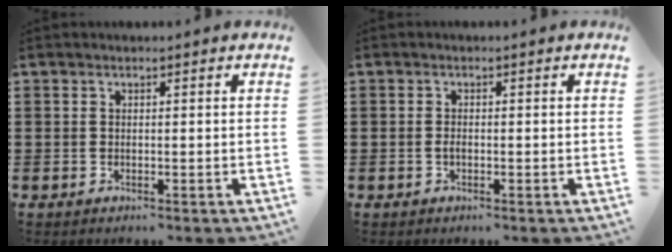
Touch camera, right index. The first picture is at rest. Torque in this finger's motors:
{"motor_torque": [2.14, 0.00, 0.15, 0.03]}